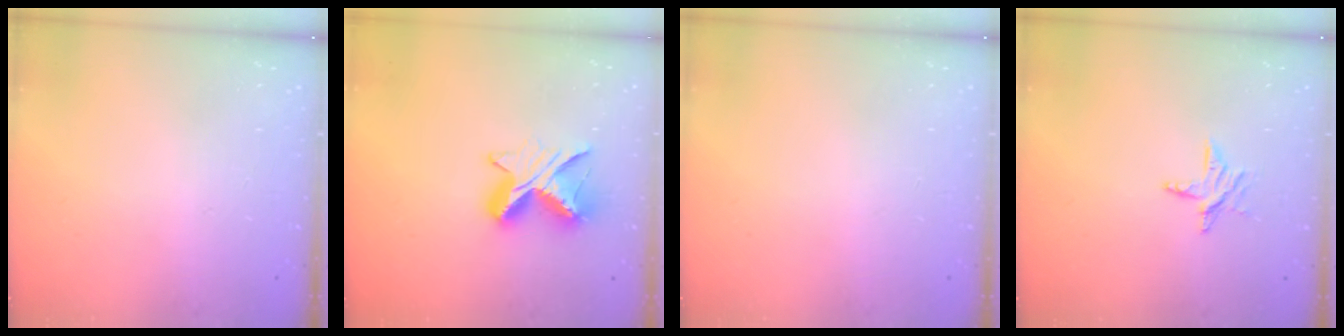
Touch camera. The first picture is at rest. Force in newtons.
{"total": 9.6, "press": 9.6, "slide": 0.6}
{"total": 0.0}
{"total": 5.5, "press": 5.5, "slide": 0.5}